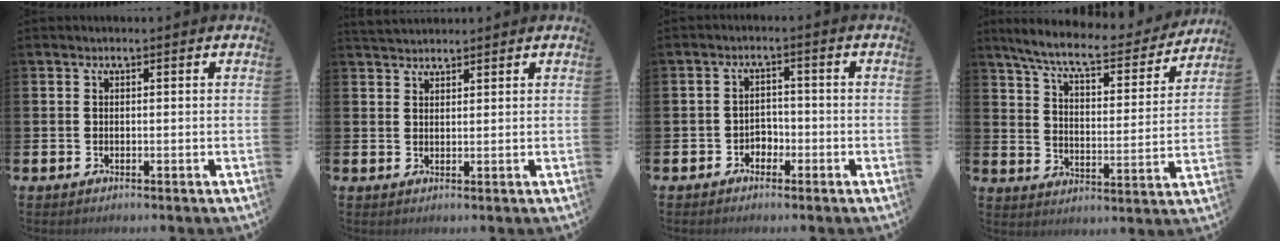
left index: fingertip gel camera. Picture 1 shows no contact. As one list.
[{"total": 2.6, "force": [2.5, 0.6, 0.1], "torque": [0.004, -0.010, 0.045]}, {"total": 2.2, "force": [-1.5, 1.5, 0.4], "torque": [-0.019, 0.009, -0.035]}, {"total": 8.7, "force": [7.8, 1.4, 3.5], "torque": [-0.095, -0.050, 0.130]}]